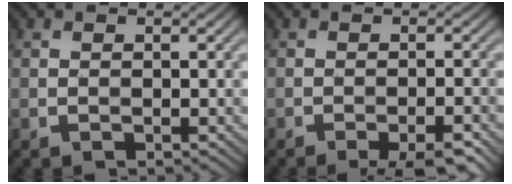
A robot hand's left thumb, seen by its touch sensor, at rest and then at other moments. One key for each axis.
{"total": 3.5, "fx": -2.7, "fy": -0.1, "fz": 2.3, "tx": -0.035, "ty": 0.010, "tz": -0.047}